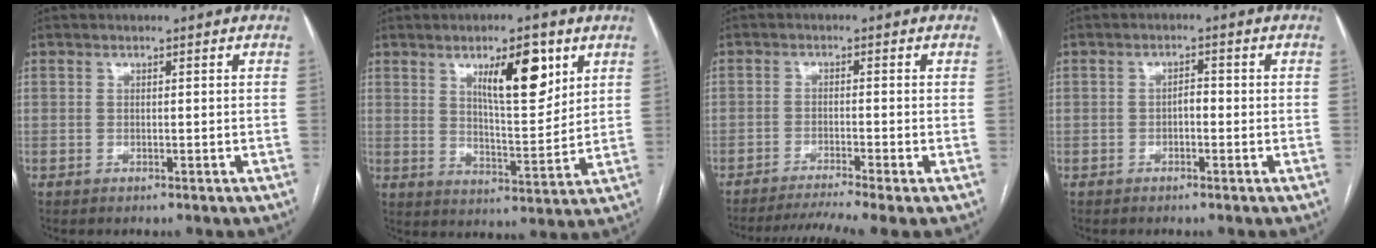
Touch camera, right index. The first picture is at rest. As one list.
[{"total": 10.5, "force": [5.3, 2.7, 8.7], "torque": [-0.140, -0.004, 0.088]}, {"total": 7.2, "force": [-5.9, -1.4, 3.8], "torque": [-0.060, -0.012, -0.096]}, {"total": 1.7, "force": [-0.5, 0.8, 1.4], "torque": [-0.016, 0.006, -0.010]}]